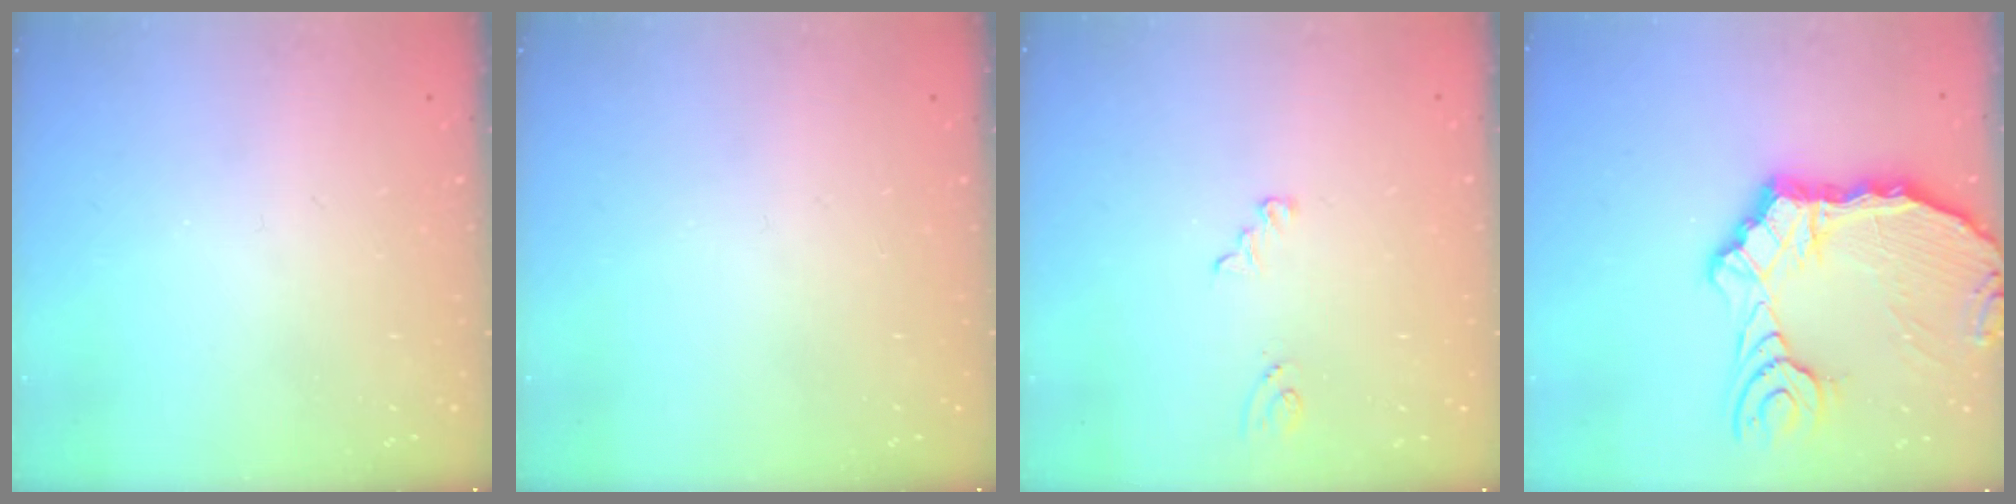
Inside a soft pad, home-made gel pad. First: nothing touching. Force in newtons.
{"total": 0.0}
{"total": 3.7, "press": 3.7, "slide": 0.5}
{"total": 16.1, "press": 15.6, "slide": 4.1}